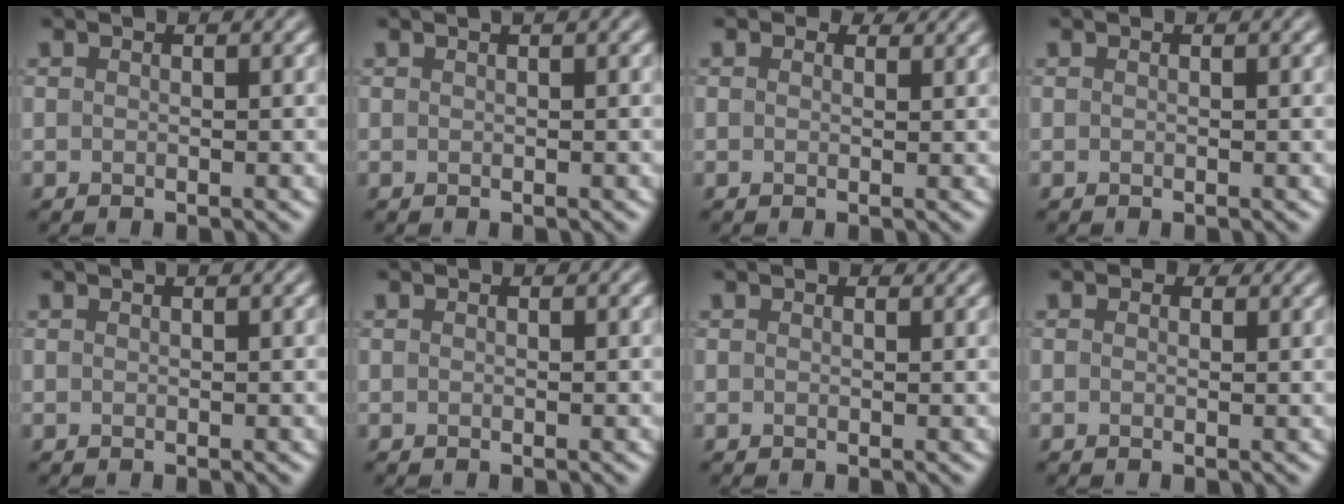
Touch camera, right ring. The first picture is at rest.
{"total": 1.1, "force": [0.6, 0.3, 0.9], "torque": [-0.010, 0.005, 0.004]}
{"total": 1.2, "force": [0.8, 0.7, 0.5], "torque": [-0.009, -0.005, 0.002]}
{"total": 0.0}
{"total": 0.7, "force": [0.6, 0.2, 0.5], "torque": [-0.004, 0.003, 0.005]}
{"total": 0.0}
{"total": 0.7, "force": [0.6, 0.2, 0.1], "torque": [-0.004, -0.004, 0.008]}
{"total": 0.8, "force": [0.4, 0.6, 0.3], "torque": [-0.004, -0.005, -0.002]}